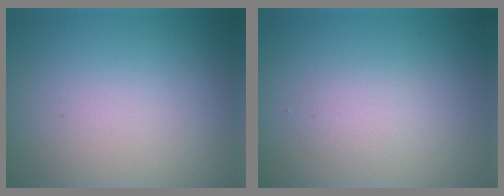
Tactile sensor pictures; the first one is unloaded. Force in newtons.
{"total": 1.3, "press": 1.3, "slide": 0.0}